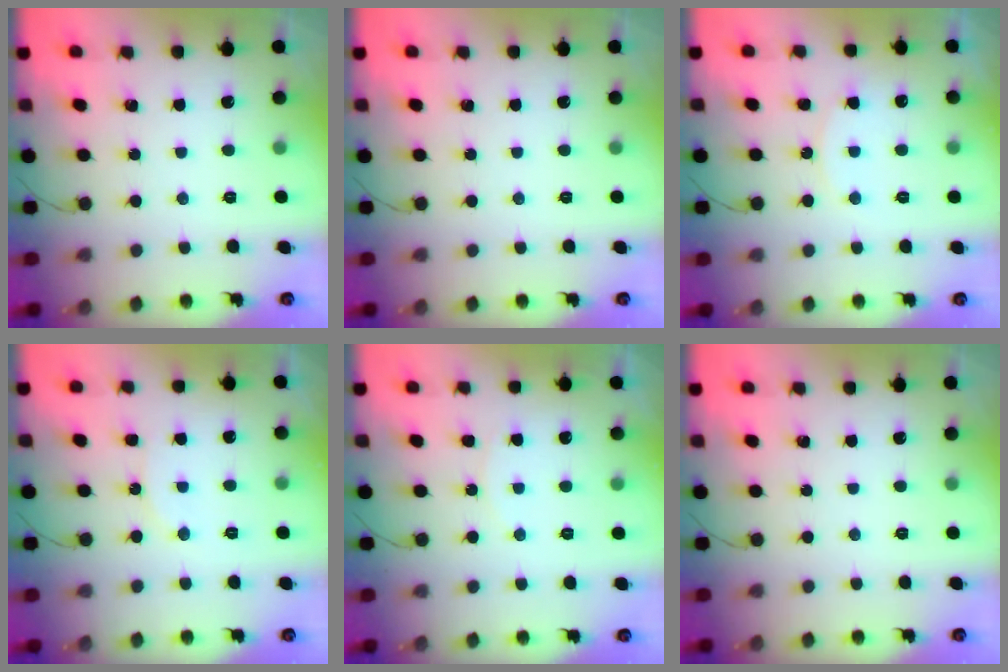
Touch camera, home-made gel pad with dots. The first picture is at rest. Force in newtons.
{"total": 0.0}
{"total": 5.6, "press": 5.6, "slide": 0.5}
{"total": 6.7, "press": 6.3, "slide": 2.3}
{"total": 3.9, "press": 3.9, "slide": 0.5}
{"total": 0.0}